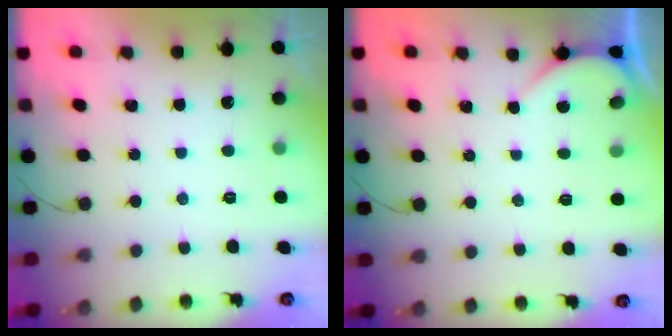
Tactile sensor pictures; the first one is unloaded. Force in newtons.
{"total": 0.7, "press": 0.7, "slide": 0.1}